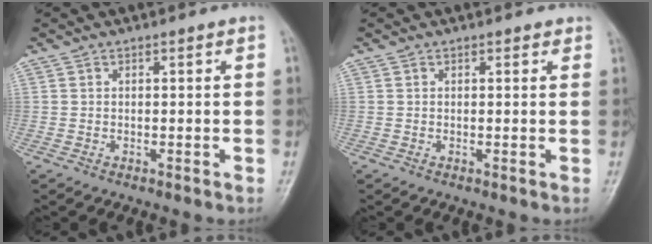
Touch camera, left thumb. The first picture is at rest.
{"total": 1.1, "force": [0.9, 0.6, 0.4], "torque": [0.004, -0.003, 0.005]}